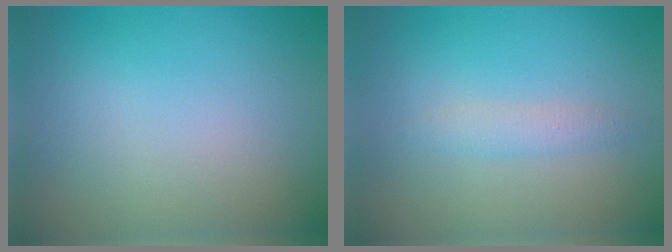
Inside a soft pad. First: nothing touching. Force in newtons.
{"total": 1.3, "press": 1.3, "slide": 0.1}